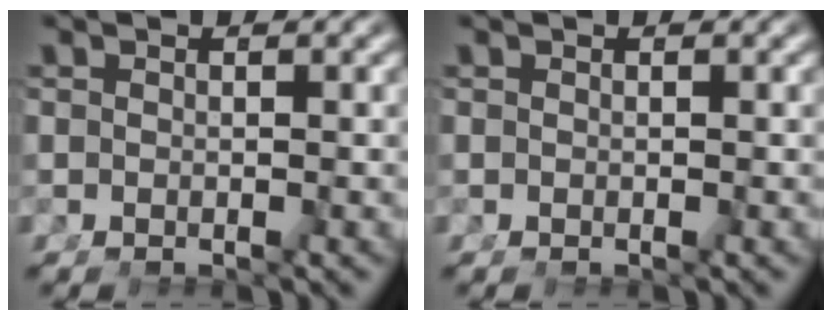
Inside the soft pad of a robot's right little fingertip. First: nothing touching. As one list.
[{"total": 0.0}]